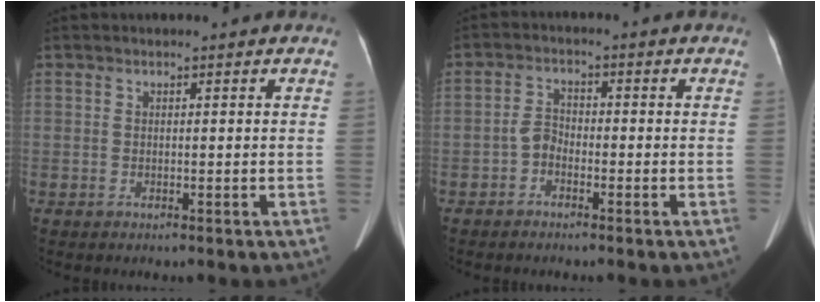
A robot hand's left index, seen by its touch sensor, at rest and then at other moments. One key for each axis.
{"total": 2.5, "fx": -1.5, "fy": 1.5, "fz": 1.3, "tx": -0.025, "ty": 0.004, "tz": -0.030}